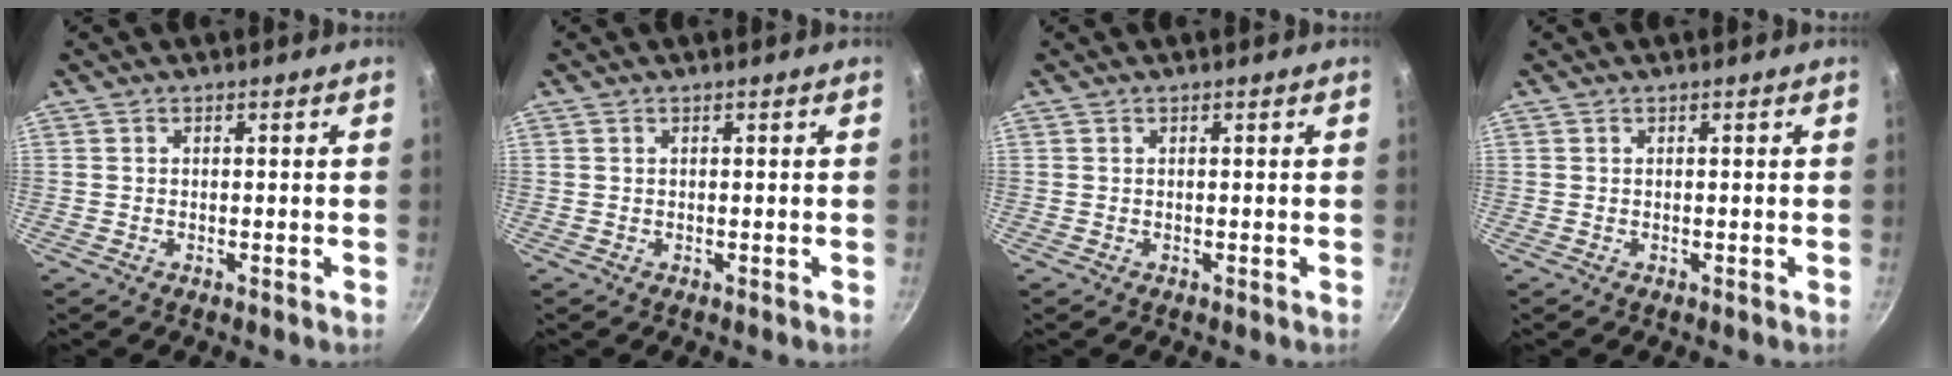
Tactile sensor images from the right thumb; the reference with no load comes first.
{"total": 0.0}
{"total": 0.0}
{"total": 0.0}